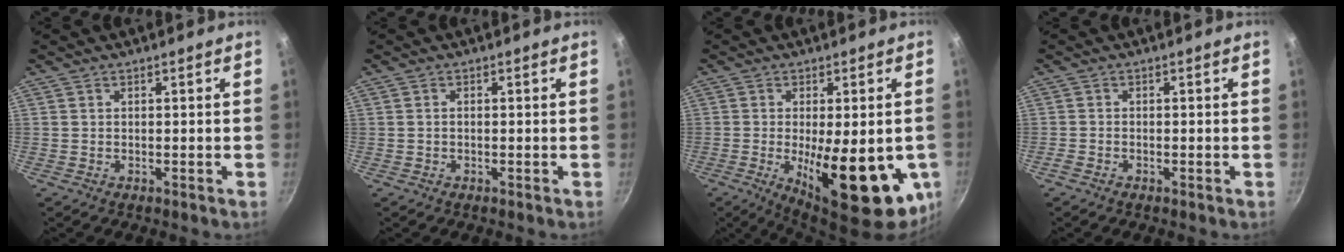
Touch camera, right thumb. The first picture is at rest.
{"total": 0.5, "force": [-0.2, 0.3, 0.4], "torque": [-0.009, 0.004, -0.002]}
{"total": 20.5, "force": [-4.4, 7.5, 18.6], "torque": [-0.234, -0.020, -0.046]}
{"total": 0.9, "force": [-0.8, 0.3, 0.4], "torque": [-0.020, 0.005, -0.021]}